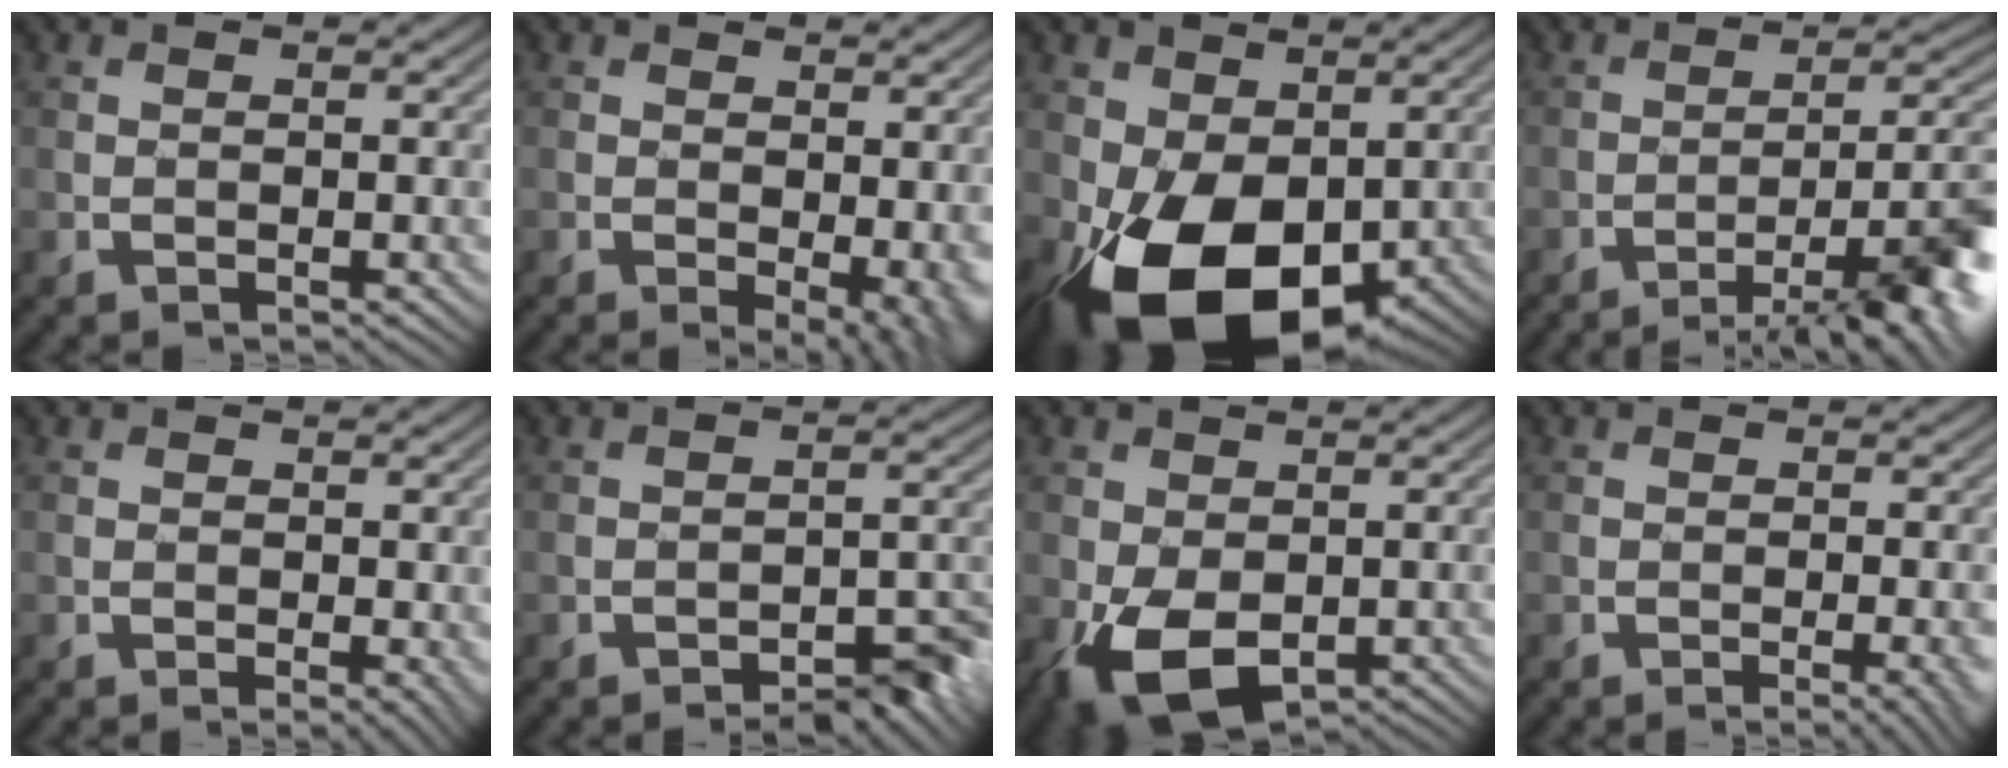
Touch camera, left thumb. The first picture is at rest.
{"total": 4.6, "force": [-0.9, 2.3, 3.9], "torque": [-0.051, -0.017, -0.001]}
{"total": 13.8, "force": [-3.7, 8.2, 10.4], "torque": [-0.192, -0.026, -0.063]}
{"total": 9.3, "force": [-5.0, 2.0, 7.6], "torque": [-0.109, 0.008, -0.073]}
{"total": 2.1, "force": [-0.4, 1.2, 1.7], "torque": [-0.018, -0.013, 0.002]}
{"total": 4.5, "force": [-3.3, 1.3, 2.7], "torque": [-0.031, 0.007, -0.049]}
{"total": 7.0, "force": [-2.3, 4.2, 5.1], "torque": [-0.116, -0.014, -0.045]}
{"total": 2.7, "force": [-1.3, 0.4, 2.4], "torque": [-0.032, -0.004, -0.011]}